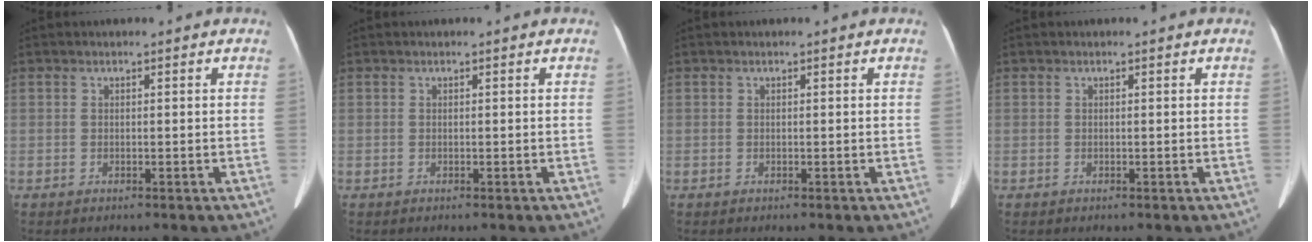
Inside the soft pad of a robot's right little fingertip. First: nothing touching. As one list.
[{"total": 0.0}, {"total": 0.0}, {"total": 0.0}]